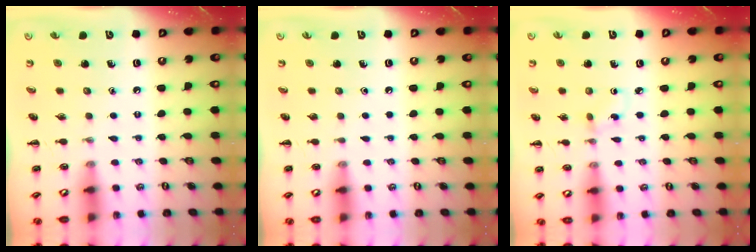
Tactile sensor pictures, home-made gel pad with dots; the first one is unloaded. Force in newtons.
{"total": 0.0}
{"total": 1.5, "press": 1.3, "slide": 0.8}